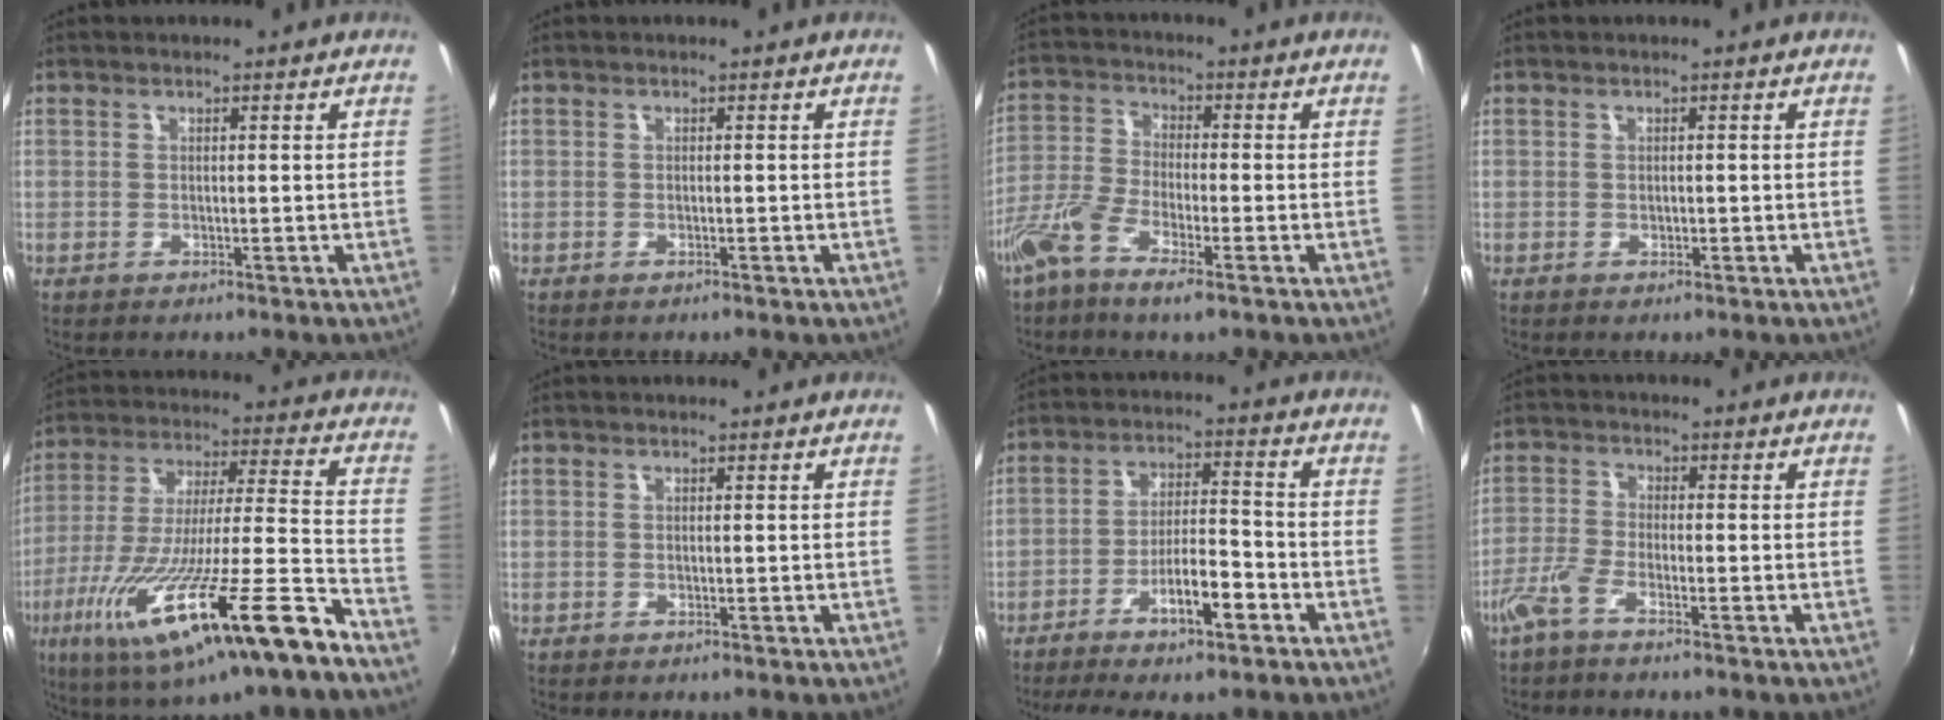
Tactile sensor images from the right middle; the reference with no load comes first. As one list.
[{"total": 0.0}, {"total": 7.7, "force": [-4.8, 1.7, 5.8], "torque": [-0.130, -0.007, -0.102]}, {"total": 0.0}, {"total": 24.2, "force": [-13.7, 1.6, 19.9], "torque": [-0.349, -0.067, -0.229]}, {"total": 0.0}, {"total": 9.2, "force": [-5.5, 1.4, 7.2], "torque": [-0.142, 0.005, -0.093]}, {"total": 3.9, "force": [-2.9, 0.6, 2.5], "torque": [-0.068, -0.001, -0.062]}]